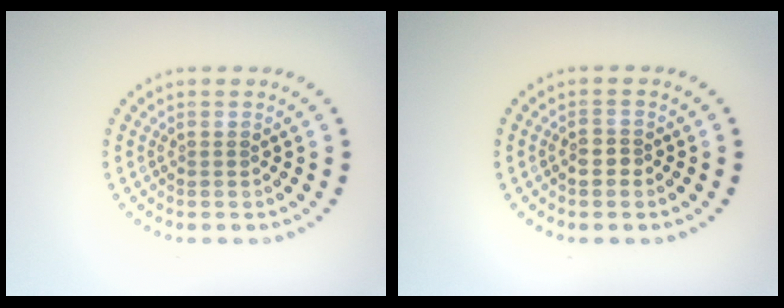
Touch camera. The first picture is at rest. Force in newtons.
{"total": 1.4, "press": 1.2, "slide": 0.7}